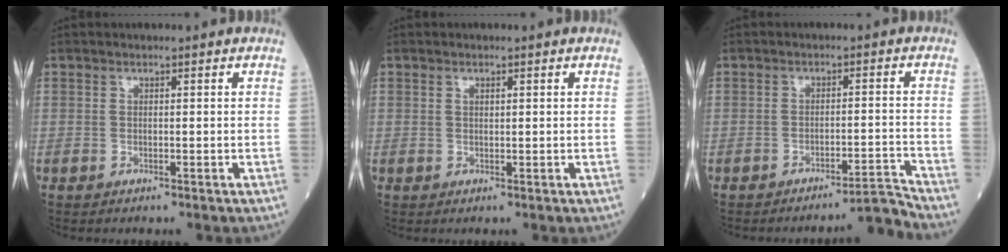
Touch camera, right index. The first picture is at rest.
{"total": 0.7, "force": [0.4, 0.3, 0.5], "torque": [-0.009, 0.002, 0.009]}
{"total": 4.3, "force": [-3.9, -1.8, 0.3], "torque": [0.004, 0.006, -0.056]}